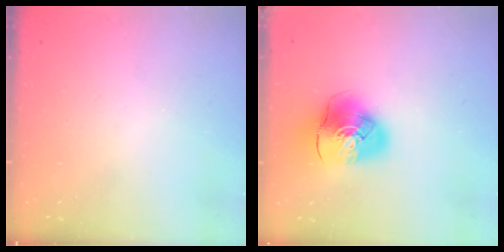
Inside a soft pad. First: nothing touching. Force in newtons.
{"total": 12.7, "press": 12.5, "slide": 1.8}